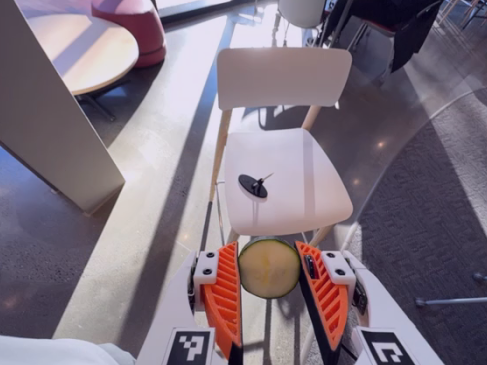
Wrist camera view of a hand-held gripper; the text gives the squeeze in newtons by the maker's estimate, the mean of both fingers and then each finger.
{"total": 9.3, "left": 9.2, "right": 9.3}